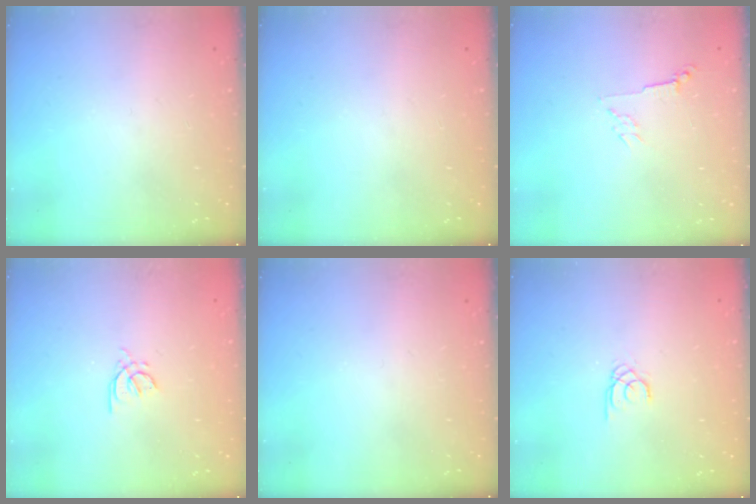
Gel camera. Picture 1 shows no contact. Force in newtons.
{"total": 0.0}
{"total": 2.8, "press": 2.7, "slide": 0.6}
{"total": 2.8, "press": 2.7, "slide": 0.8}
{"total": 0.0}
{"total": 1.3, "press": 1.3, "slide": 0.1}